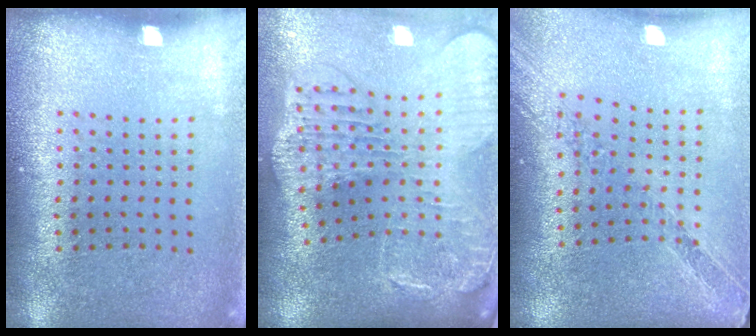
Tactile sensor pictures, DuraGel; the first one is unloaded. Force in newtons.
{"total": 2.6, "press": 2.3, "slide": 1.4}
{"total": 1.1, "press": 1.0, "slide": 0.0}